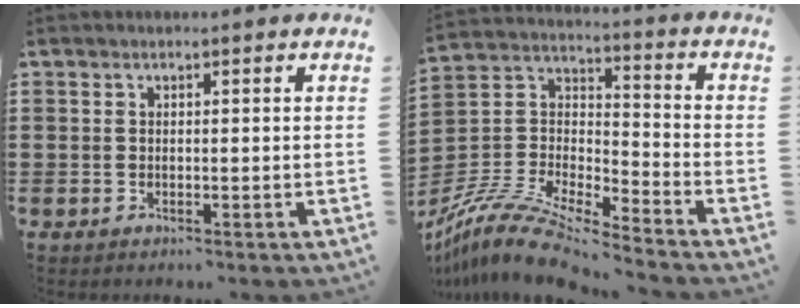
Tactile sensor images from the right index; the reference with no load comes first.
{"total": 11.2, "force": [-10.2, 2.1, 4.2], "torque": [-0.099, 0.014, -0.208]}